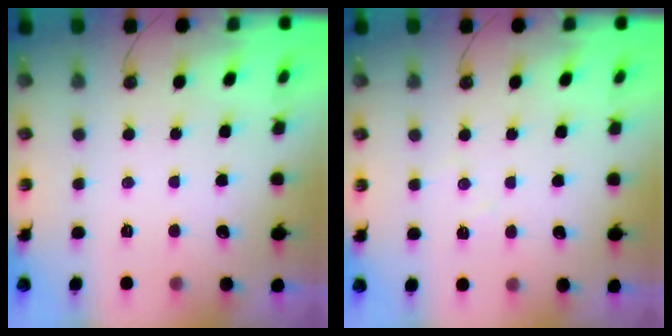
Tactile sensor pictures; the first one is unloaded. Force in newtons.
{"total": 6.1, "press": 6.0, "slide": 1.0}